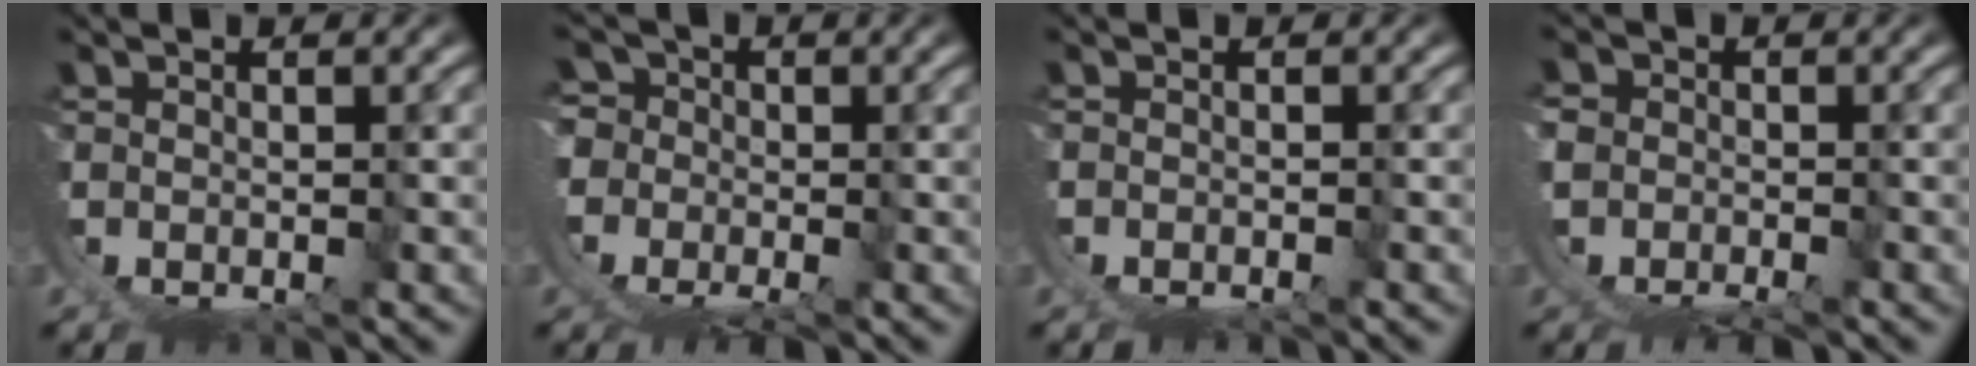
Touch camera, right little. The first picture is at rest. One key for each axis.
{"total": 11.4, "fx": -2.1, "fy": 9.9, "fz": 5.3, "tx": -0.124, "ty": -0.045, "tz": -0.033}
{"total": 2.0, "fx": -1.8, "fy": 0.5, "fz": 0.5, "tx": -0.004, "ty": -0.016, "tz": -0.025}
{"total": 5.5, "fx": -3.1, "fy": 4.0, "fz": 2.2, "tx": -0.043, "ty": -0.027, "tz": -0.051}